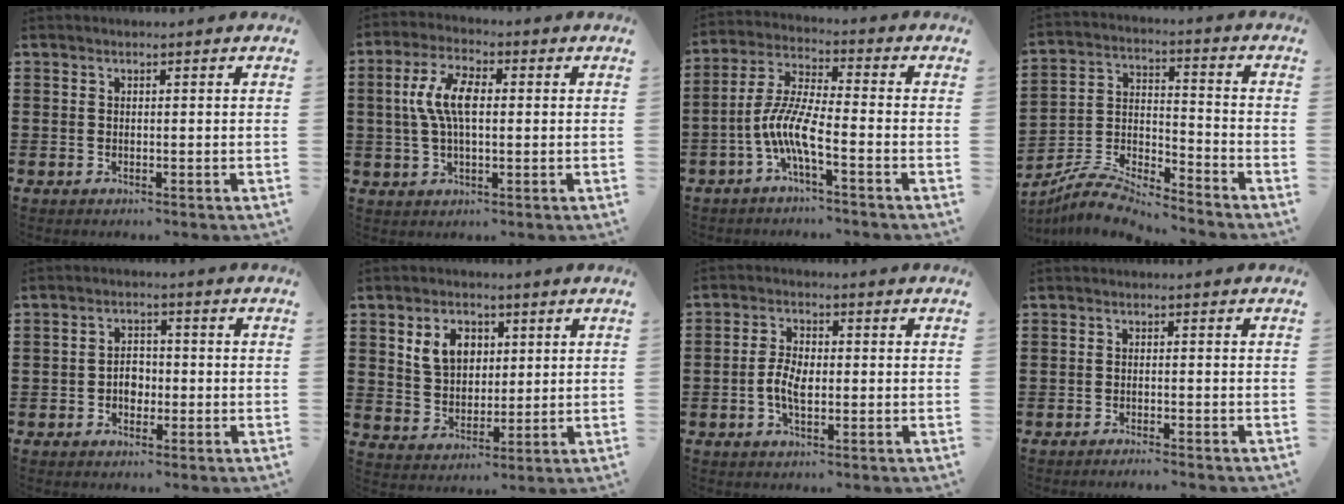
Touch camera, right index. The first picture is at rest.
{"total": 7.4, "force": [0.7, 3.1, 6.6], "torque": [-0.154, 0.005, 0.004]}
{"total": 7.8, "force": [-3.2, 1.4, 6.9], "torque": [-0.164, -0.012, -0.066]}
{"total": 6.8, "force": [-6.5, 0.7, 1.6], "torque": [-0.043, 0.003, -0.132]}
{"total": 3.2, "force": [-0.8, 2.3, 2.1], "torque": [-0.035, 0.002, -0.018]}
{"total": 6.0, "force": [2.4, 4.5, 3.3], "torque": [-0.073, 0.014, 0.042]}
{"total": 4.4, "force": [-0.9, 2.1, 3.7], "torque": [-0.089, -0.001, -0.023]}
{"total": 1.2, "force": [-1.2, -0.4, 0.1], "torque": [-0.001, 0.004, -0.022]}